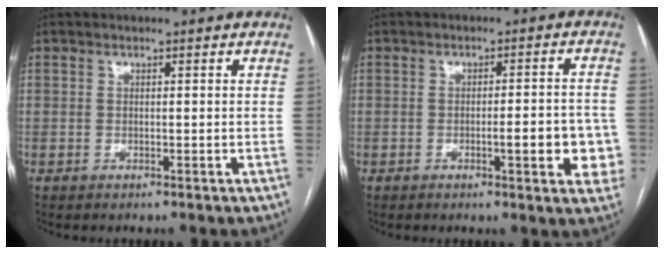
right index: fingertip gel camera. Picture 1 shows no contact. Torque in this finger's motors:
{"motor_torque": [0.98, -0.35, 0.59, 0.10]}